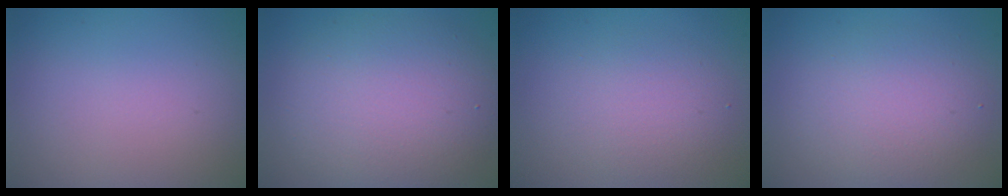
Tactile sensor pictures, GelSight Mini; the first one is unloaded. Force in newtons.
{"total": 7.2, "press": 7.2, "slide": 0.3}
{"total": 2.9, "press": 2.9, "slide": 0.2}
{"total": 4.2, "press": 4.2, "slide": 0.1}